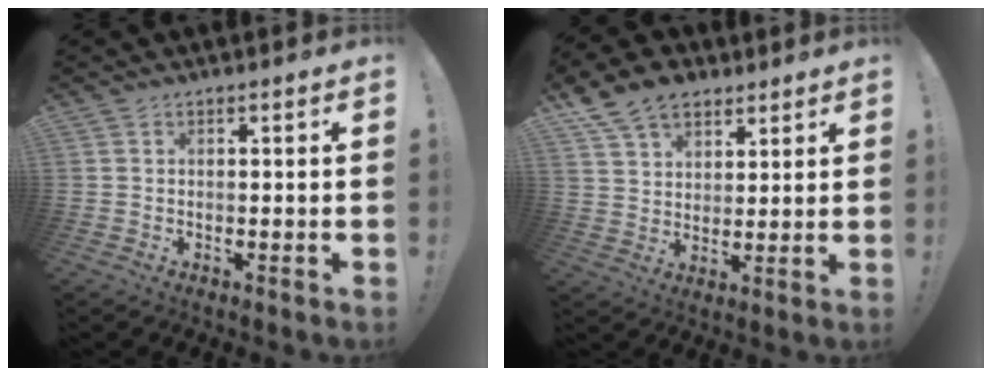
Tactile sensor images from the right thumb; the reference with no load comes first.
{"total": 11.5, "force": [7.7, 7.5, 4.2], "torque": [-0.072, -0.039, 0.152]}